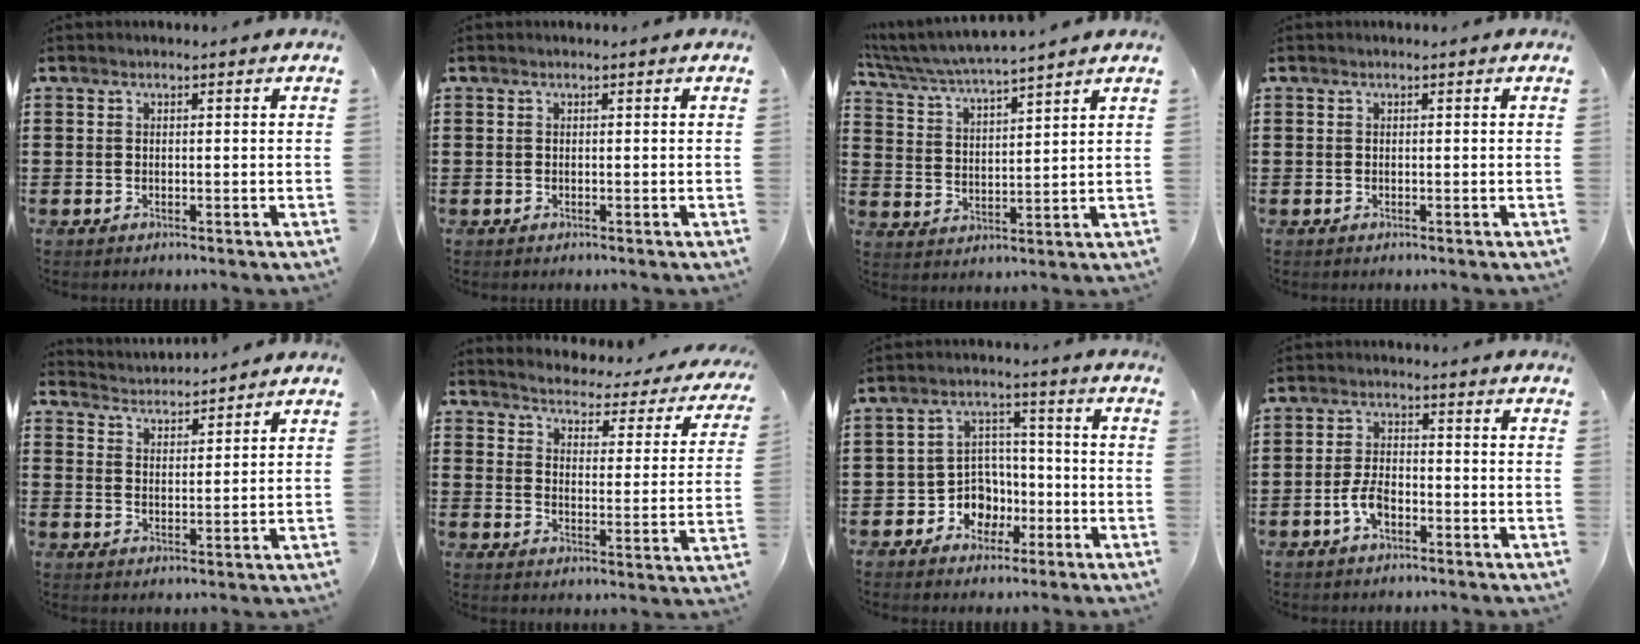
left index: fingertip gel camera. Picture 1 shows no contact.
{"total": 0.0}
{"total": 4.5, "force": [4.3, -0.3, 1.4], "torque": [-0.047, -0.030, 0.071]}
{"total": 0.0}
{"total": 3.1, "force": [3.0, -0.2, -0.6], "torque": [0.003, -0.016, 0.056]}
{"total": 2.6, "force": [2.6, 0.1, 0.2], "torque": [-0.025, -0.031, 0.034]}
{"total": 6.4, "force": [-2.4, 5.7, 1.9], "torque": [-0.047, 0.015, -0.040]}
{"total": 4.5, "force": [-2.0, 2.2, 3.3], "torque": [-0.086, -0.003, -0.044]}